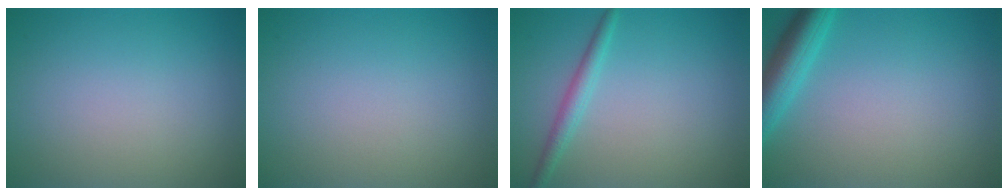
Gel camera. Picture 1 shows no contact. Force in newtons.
{"total": 0.0}
{"total": 1.9, "press": 1.9, "slide": 0.2}
{"total": 4.2, "press": 4.2, "slide": 0.2}